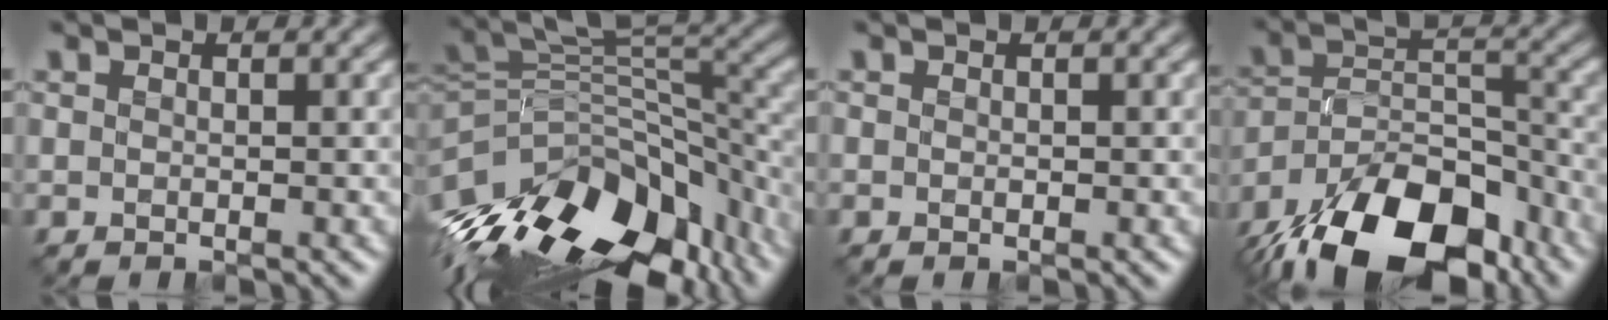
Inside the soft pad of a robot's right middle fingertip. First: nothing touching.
{"total": 15.0, "force": [-8.5, 8.1, 9.3], "torque": [-0.202, -0.007, -0.134]}
{"total": 0.0}
{"total": 14.7, "force": [-10.8, 6.8, 7.5], "torque": [-0.144, -0.006, -0.173]}